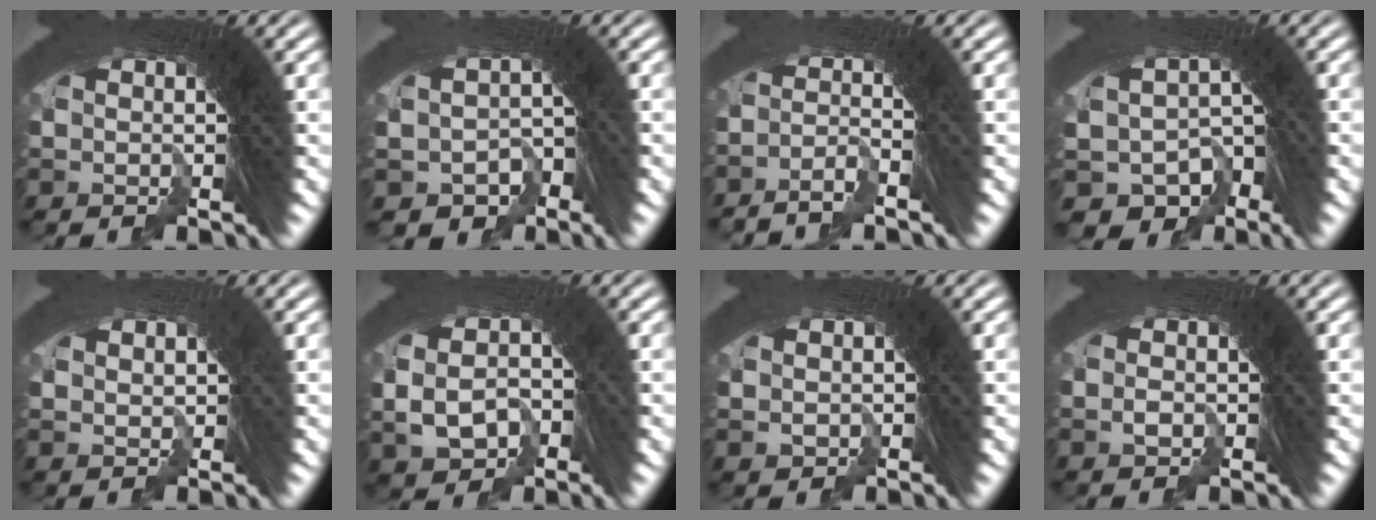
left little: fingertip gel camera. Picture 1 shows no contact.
{"total": 7.1, "force": [-5.3, 4.6, -1.0], "torque": [-0.023, -0.044, -0.076]}
{"total": 3.0, "force": [-3.0, 0.2, -0.4], "torque": [0.010, -0.003, -0.055]}
{"total": 10.8, "force": [-7.0, 8.0, 1.5], "torque": [-0.083, -0.069, -0.100]}
{"total": 1.8, "force": [-1.2, 0.3, -1.3], "torque": [0.006, -0.016, -0.010]}
{"total": 5.6, "force": [-2.9, 4.7, 0.7], "torque": [-0.010, -0.014, -0.047]}
{"total": 1.4, "force": [-0.8, 0.8, -0.9], "torque": [0.004, -0.009, -0.005]}
{"total": 1.2, "force": [-0.9, 0.4, -0.7], "torque": [0.015, -0.003, -0.010]}